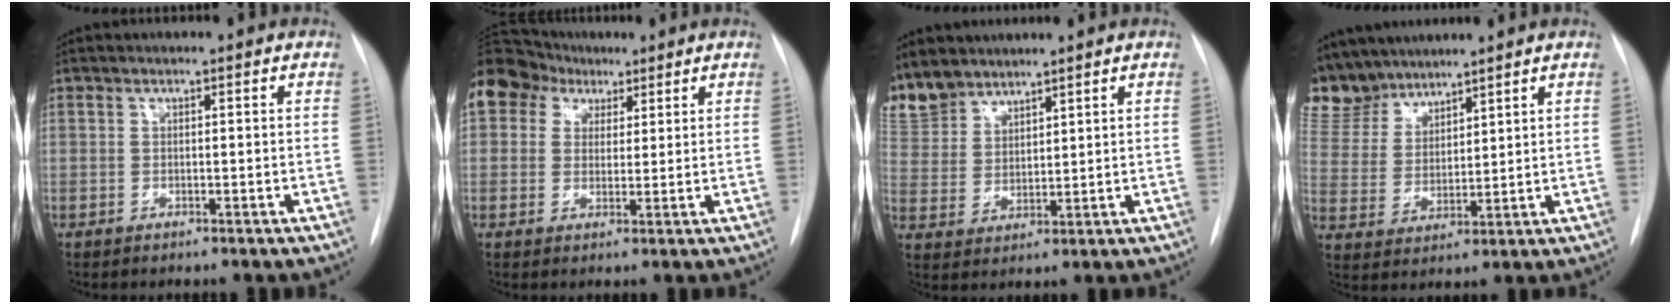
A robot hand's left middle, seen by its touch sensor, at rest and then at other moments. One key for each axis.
{"total": 19.2, "fx": 10.0, "fy": 14.6, "fz": 7.4, "tx": -0.235, "ty": 0.094, "tz": 0.190}
{"total": 10.1, "fx": 8.8, "fy": 4.8, "fz": 1.8, "tx": -0.053, "ty": 0.008, "tz": 0.189}
{"total": 10.4, "fx": 9.7, "fy": 3.6, "fz": 1.3, "tx": -0.036, "ty": 0.007, "tz": 0.207}